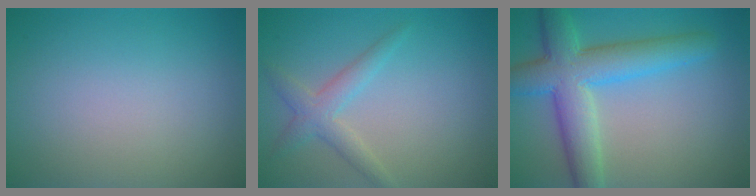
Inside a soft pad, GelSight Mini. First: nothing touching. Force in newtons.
{"total": 2.6, "press": 2.6, "slide": 0.0}
{"total": 7.3, "press": 7.3, "slide": 0.3}